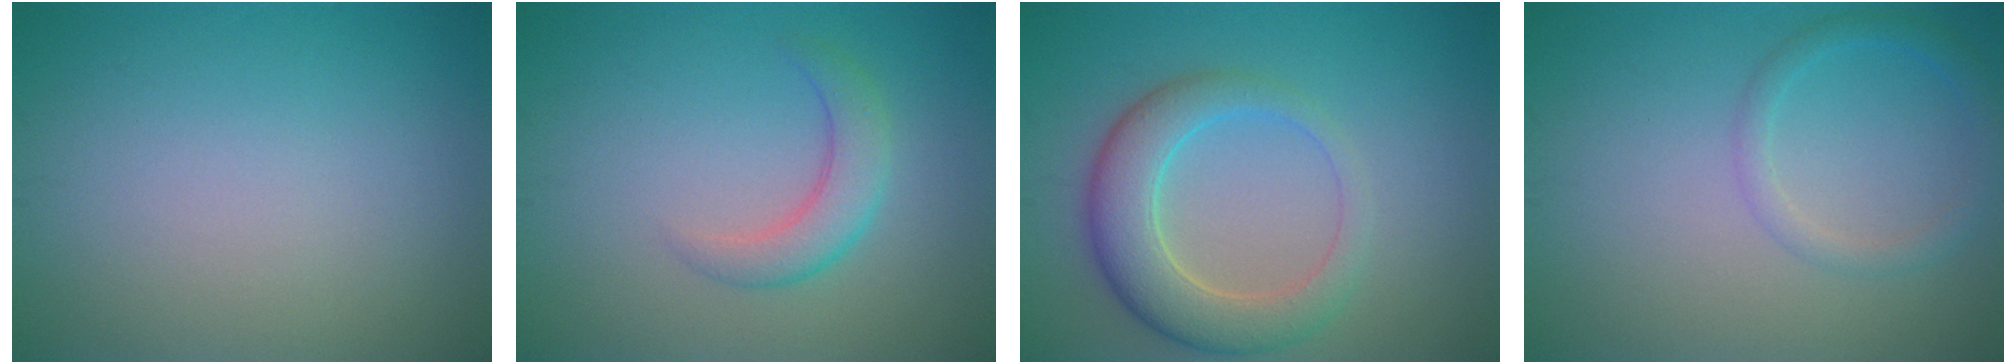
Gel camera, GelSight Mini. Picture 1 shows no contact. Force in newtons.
{"total": 3.0, "press": 3.0, "slide": 0.2}
{"total": 5.6, "press": 5.5, "slide": 0.4}
{"total": 1.9, "press": 1.9, "slide": 0.2}